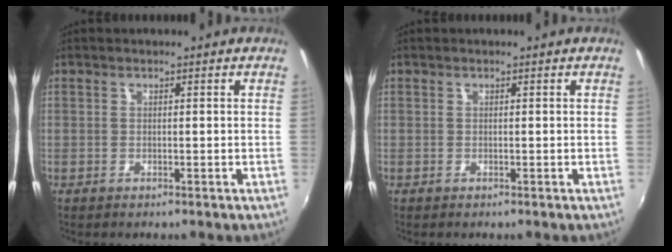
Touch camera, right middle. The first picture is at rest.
{"total": 0.0}